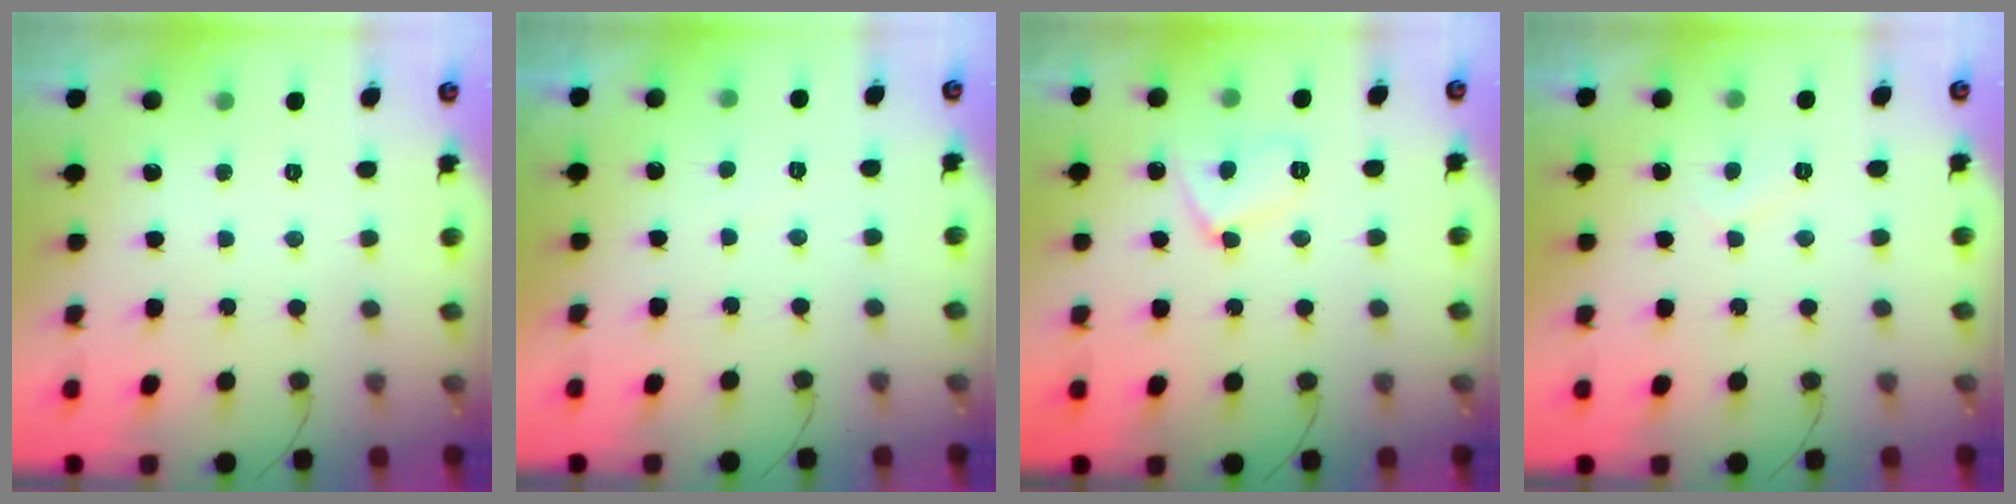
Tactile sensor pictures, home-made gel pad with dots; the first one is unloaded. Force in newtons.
{"total": 1.3, "press": 1.2, "slide": 0.5}
{"total": 9.1, "press": 8.9, "slide": 1.8}
{"total": 1.9, "press": 1.8, "slide": 0.5}